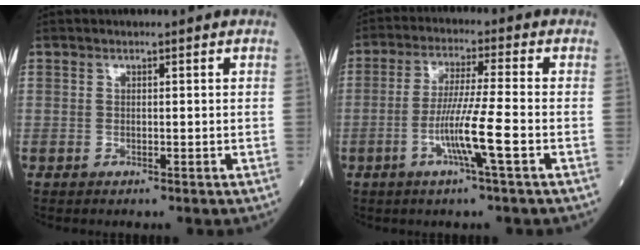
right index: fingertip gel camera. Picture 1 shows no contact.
{"total": 8.1, "force": [-2.9, -0.9, 7.5], "torque": [-0.142, -0.009, -0.058]}